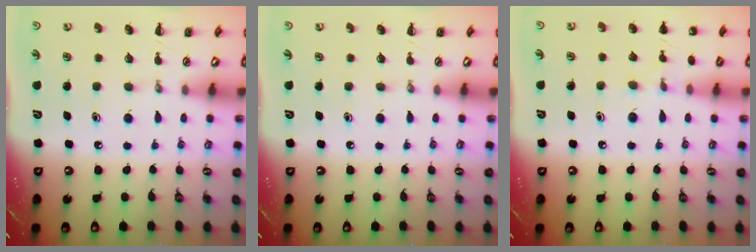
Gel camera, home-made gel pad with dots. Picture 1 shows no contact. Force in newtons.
{"total": 0.0}
{"total": 7.0, "press": 6.7, "slide": 2.1}